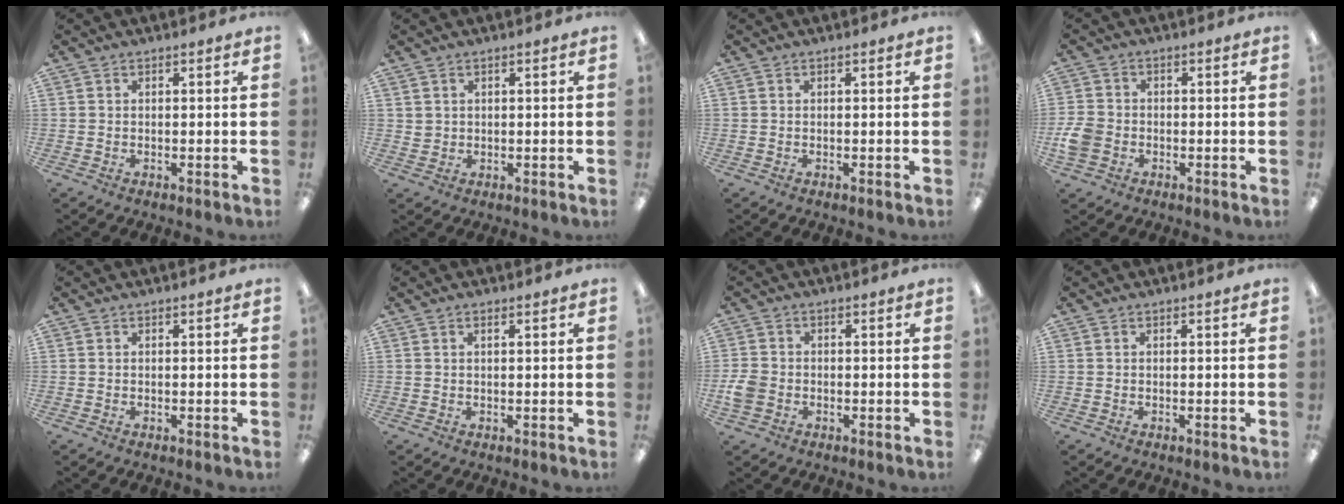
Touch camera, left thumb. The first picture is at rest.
{"total": 1.8, "force": [1.0, 1.5, 0.2], "torque": [-0.005, 0.001, 0.018]}
{"total": 0.0}
{"total": 5.6, "force": [-1.8, 4.5, 3.0], "torque": [-0.065, 0.011, -0.032]}
{"total": 0.0}
{"total": 0.8, "force": [0.4, 0.2, 0.6], "torque": [-0.013, 0.002, 0.007]}
{"total": 4.4, "force": [-1.3, 3.5, 2.4], "torque": [-0.049, 0.007, -0.025]}
{"total": 0.0}